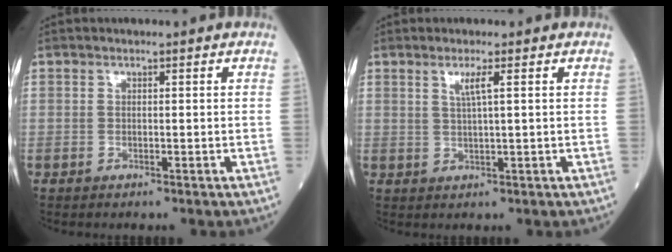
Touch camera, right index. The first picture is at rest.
{"total": 2.4, "force": [1.0, -0.4, 2.2], "torque": [-0.044, -0.001, 0.020]}